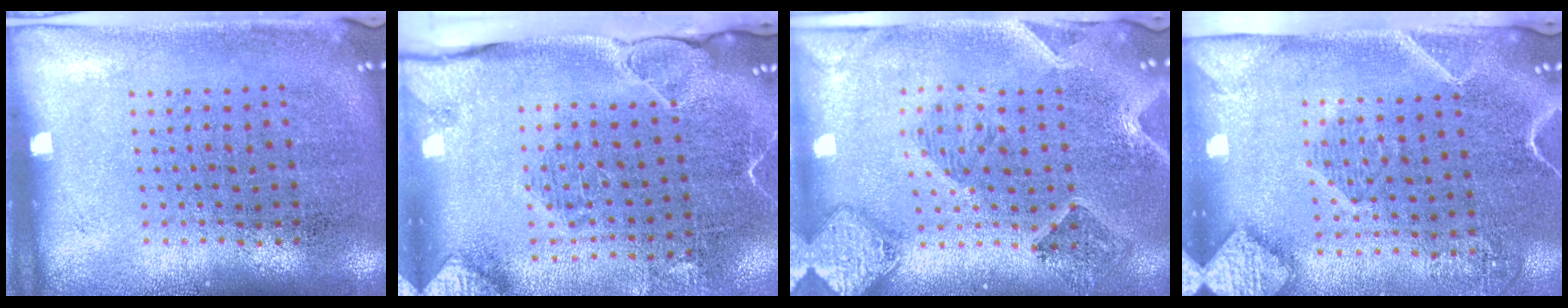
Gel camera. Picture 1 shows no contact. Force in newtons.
{"total": 2.3, "press": 2.1, "slide": 1.1}
{"total": 1.7, "press": 1.6, "slide": 0.4}
{"total": 2.5, "press": 1.9, "slide": 1.7}